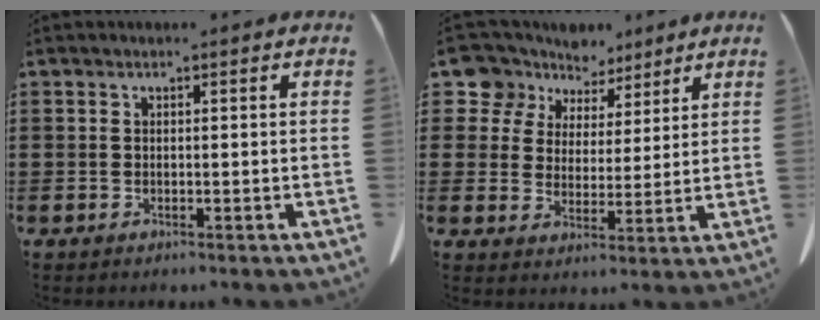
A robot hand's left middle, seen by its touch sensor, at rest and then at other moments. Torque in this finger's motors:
{"motor_torque": [1.19, 0.95, 0.03, 0.00]}